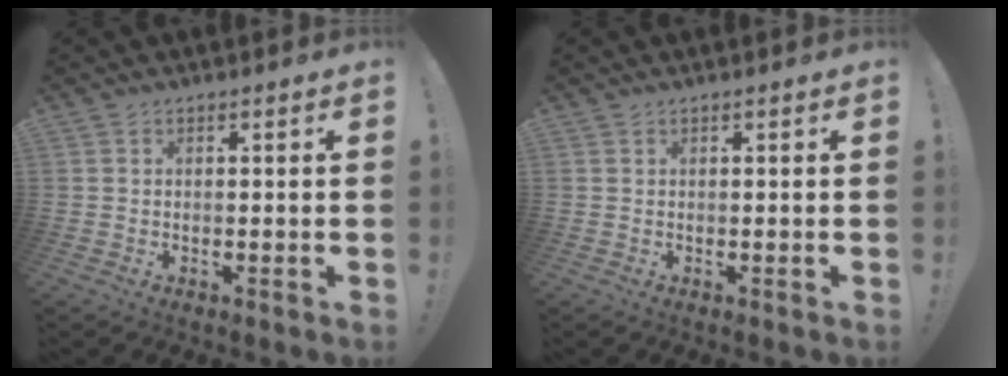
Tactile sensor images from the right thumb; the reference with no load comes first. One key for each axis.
{"total": 0.0}